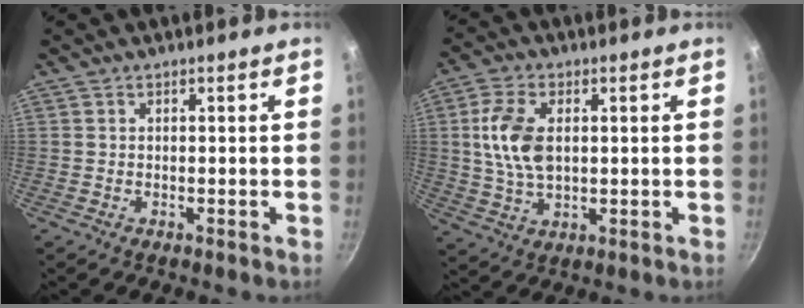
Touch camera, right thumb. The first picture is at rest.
{"total": 10.2, "force": [1.6, 5.9, 8.1], "torque": [-0.151, -0.002, 0.031]}